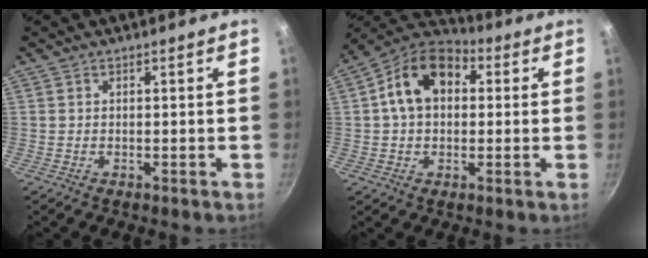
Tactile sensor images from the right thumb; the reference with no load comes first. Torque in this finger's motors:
{"motor_torque": [0.66, 2.89, 1.32, -0.03, 0.11]}